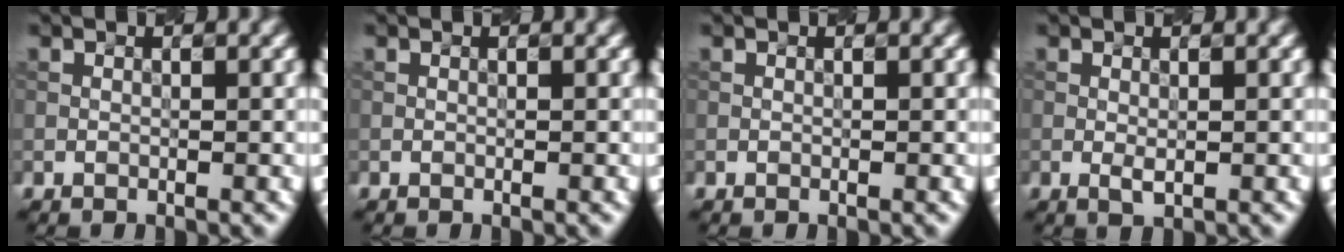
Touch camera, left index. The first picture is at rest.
{"total": 0.0}
{"total": 0.0}
{"total": 1.1, "force": [0.0, 0.4, 1.0], "torque": [-0.019, -0.003, 0.000]}